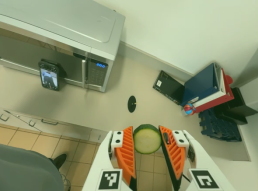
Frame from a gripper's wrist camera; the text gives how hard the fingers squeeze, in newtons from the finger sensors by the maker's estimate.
{"total": 9.2, "left": 9.3, "right": 9.0}